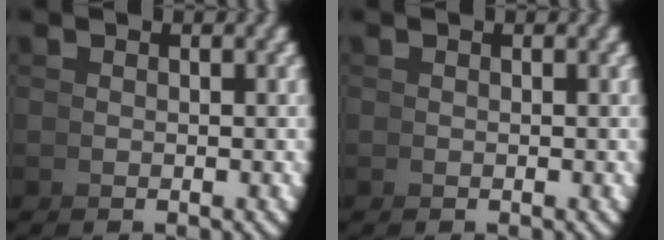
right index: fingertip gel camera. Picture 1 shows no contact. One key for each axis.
{"total": 0.0}